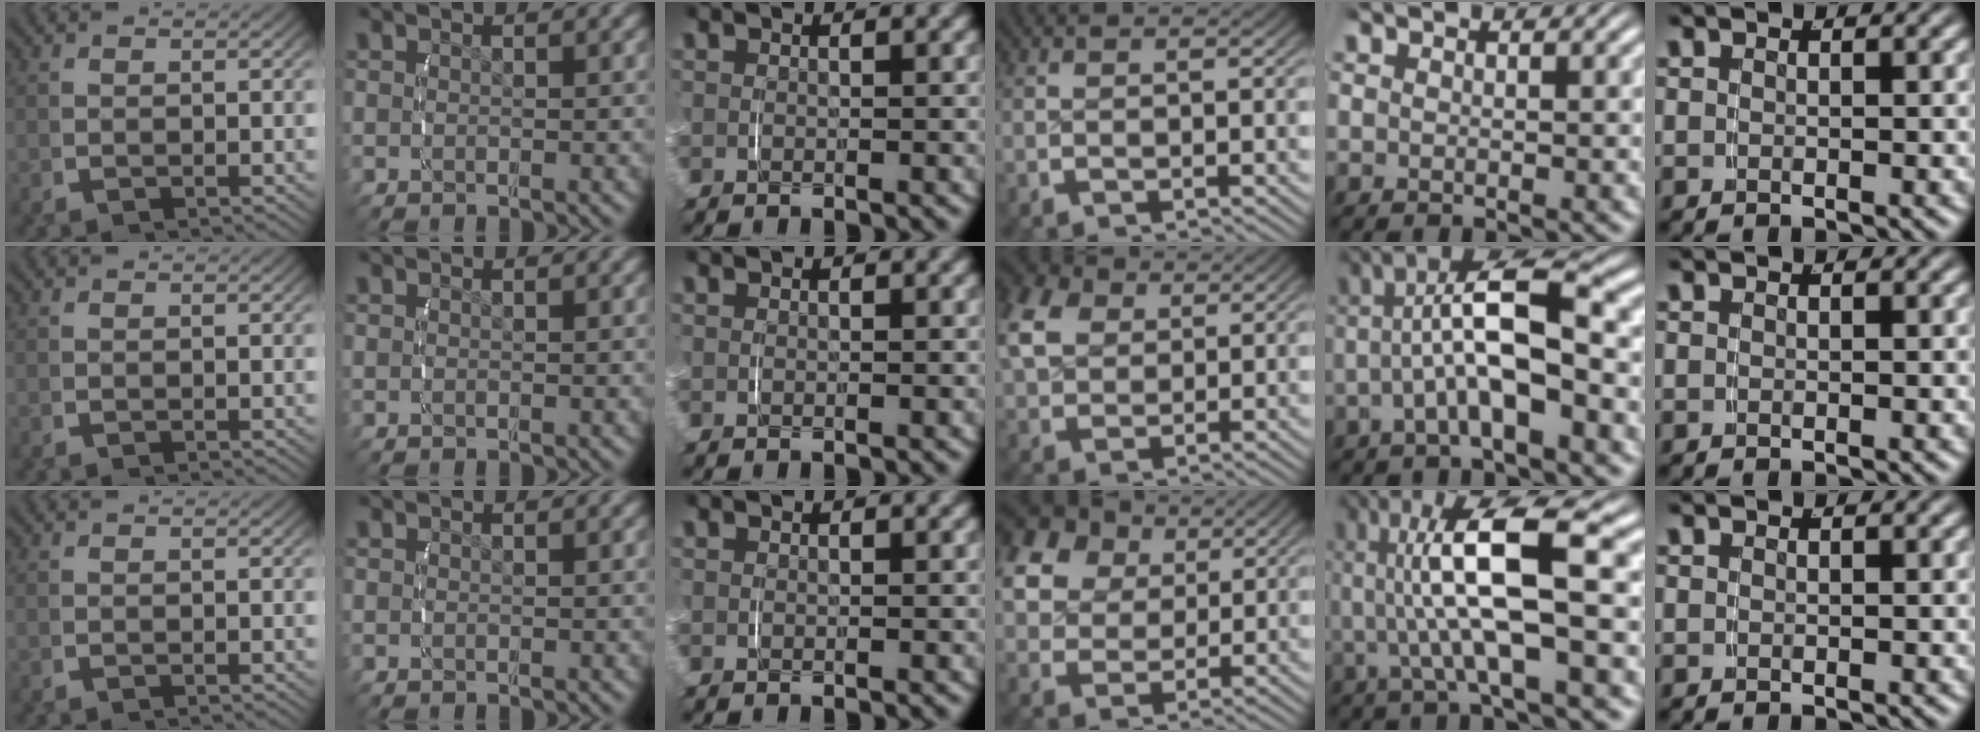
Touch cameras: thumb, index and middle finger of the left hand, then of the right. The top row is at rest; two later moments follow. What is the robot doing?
{"motion": "grasp_and_lifting", "object": "velcro strap"}